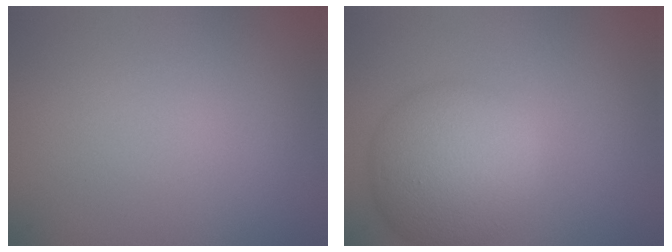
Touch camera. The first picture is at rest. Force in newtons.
{"total": 7.8, "press": 7.8, "slide": 0.2}